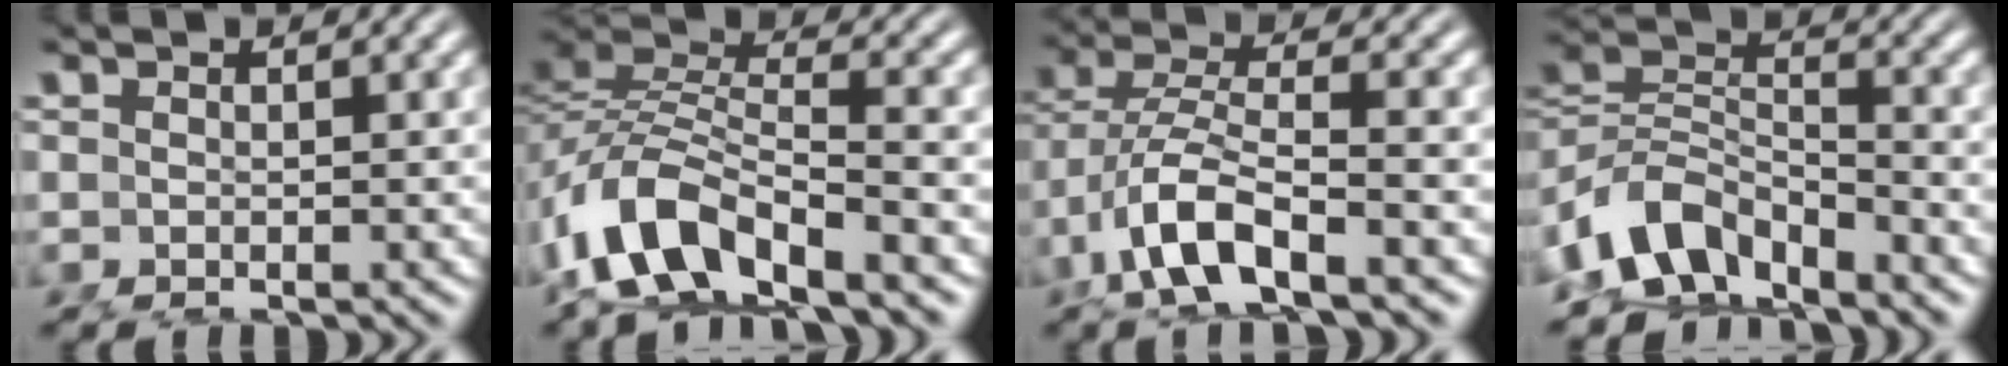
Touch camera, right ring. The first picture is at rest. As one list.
[{"total": 7.3, "force": [-2.8, 4.5, 5.0], "torque": [-0.114, -0.023, -0.042]}, {"total": 4.9, "force": [-0.9, 1.9, 4.5], "torque": [-0.107, -0.017, -0.004]}, {"total": 7.9, "force": [-3.4, 5.6, 4.4], "torque": [-0.091, -0.038, -0.048]}]